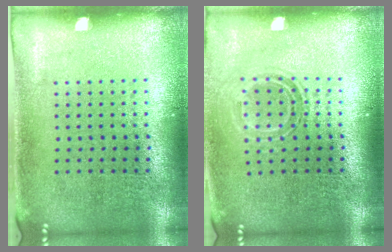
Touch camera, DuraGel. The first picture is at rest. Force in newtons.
{"total": 1.5, "press": 1.1, "slide": 1.0}